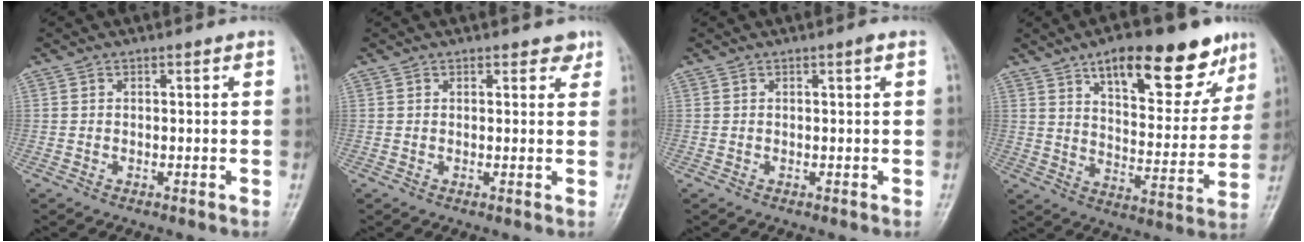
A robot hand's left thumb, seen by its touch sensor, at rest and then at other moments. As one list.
[{"total": 2.2, "force": [1.6, 1.2, 0.9], "torque": [0.008, -0.006, 0.014]}, {"total": 0.9, "force": [0.4, 0.0, 0.8], "torque": [-0.014, 0.000, 0.005]}, {"total": 20.6, "force": [12.5, 7.9, 14.3], "torque": [-0.158, -0.045, 0.189]}]